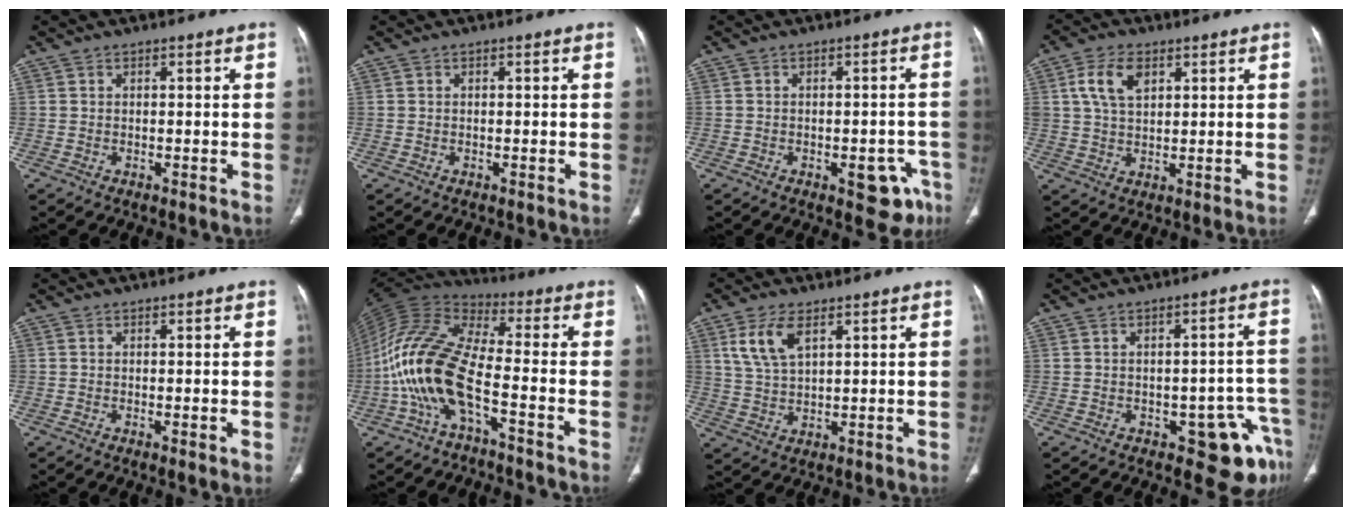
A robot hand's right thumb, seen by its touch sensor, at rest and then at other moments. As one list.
[{"total": 0.0}, {"total": 7.5, "force": [-3.6, 3.9, 5.2], "torque": [-0.027, 0.021, -0.039]}, {"total": 7.3, "force": [2.8, 4.4, 5.1], "torque": [-0.094, -0.005, 0.054]}, {"total": 1.2, "force": [-0.1, 0.3, 1.2], "torque": [-0.026, -0.008, -0.001]}, {"total": 16.3, "force": [-5.4, 5.8, 14.3], "torque": [-0.305, 0.058, -0.114]}, {"total": 7.2, "force": [3.4, 3.4, 5.4], "torque": [-0.110, -0.010, 0.072]}, {"total": 9.0, "force": [-4.5, 4.2, 6.5], "torque": [-0.035, 0.028, -0.051]}]